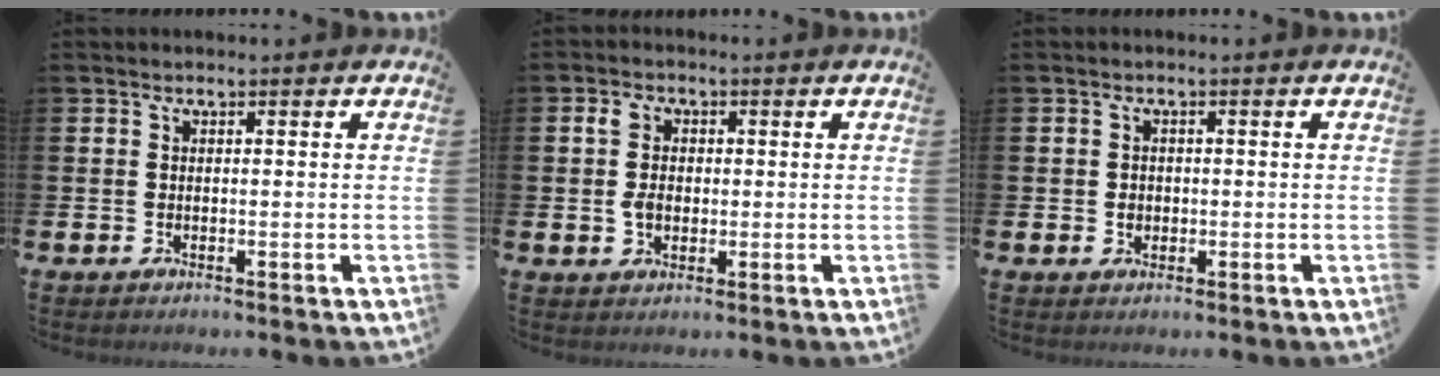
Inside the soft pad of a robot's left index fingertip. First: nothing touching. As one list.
[{"total": 3.9, "force": [0.5, 3.0, 2.5], "torque": [-0.042, 0.008, 0.005]}, {"total": 1.3, "force": [0.1, 1.2, 0.5], "torque": [0.004, 0.001, -0.003]}]